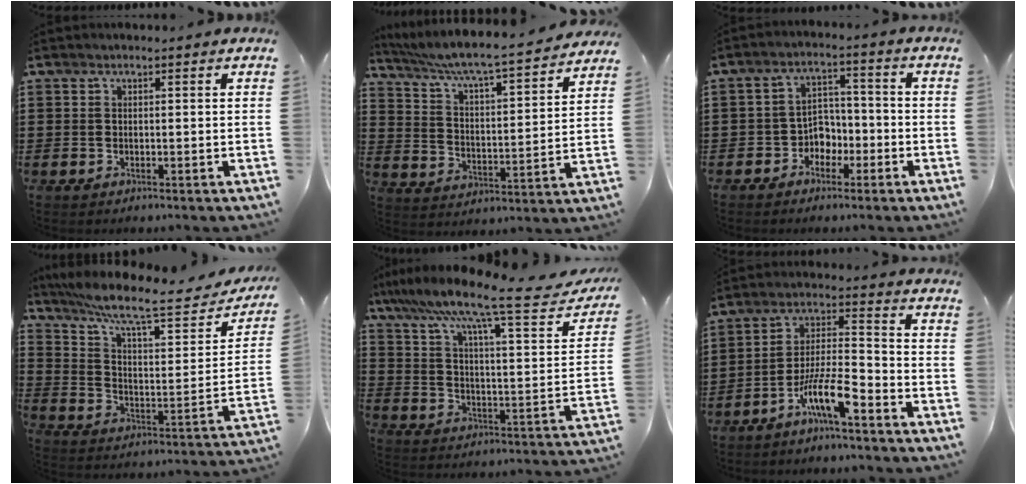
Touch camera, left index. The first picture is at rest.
{"total": 5.6, "force": [4.9, 0.0, 2.7], "torque": [-0.074, -0.039, 0.073]}
{"total": 4.2, "force": [-2.6, 3.0, 1.2], "torque": [-0.030, 0.011, -0.055]}
{"total": 10.6, "force": [8.1, 1.5, 6.6], "torque": [-0.151, -0.050, 0.134]}
{"total": 11.4, "force": [8.7, 0.9, 7.4], "torque": [-0.148, -0.058, 0.133]}
{"total": 9.4, "force": [-6.6, 1.7, 6.6], "torque": [-0.139, -0.001, -0.128]}